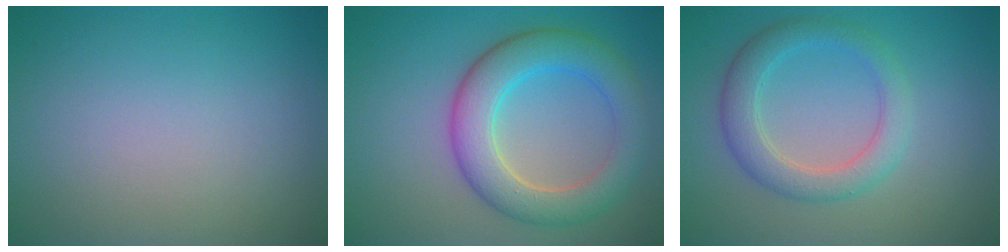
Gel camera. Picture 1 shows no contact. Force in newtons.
{"total": 6.5, "press": 6.5, "slide": 0.2}
{"total": 3.7, "press": 3.7, "slide": 0.3}